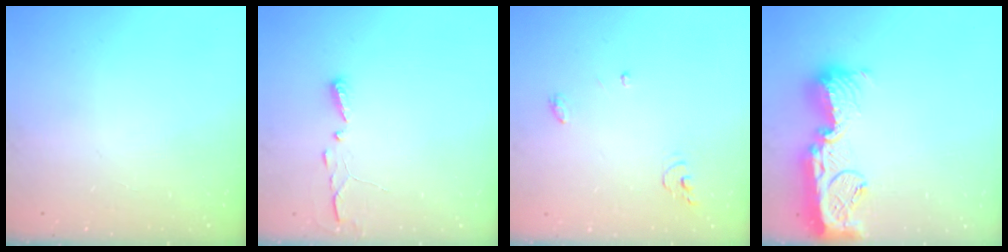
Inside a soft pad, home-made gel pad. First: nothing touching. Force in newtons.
{"total": 2.9, "press": 2.9, "slide": 0.4}
{"total": 4.5, "press": 4.5, "slide": 0.3}
{"total": 16.6, "press": 16.6, "slide": 1.4}